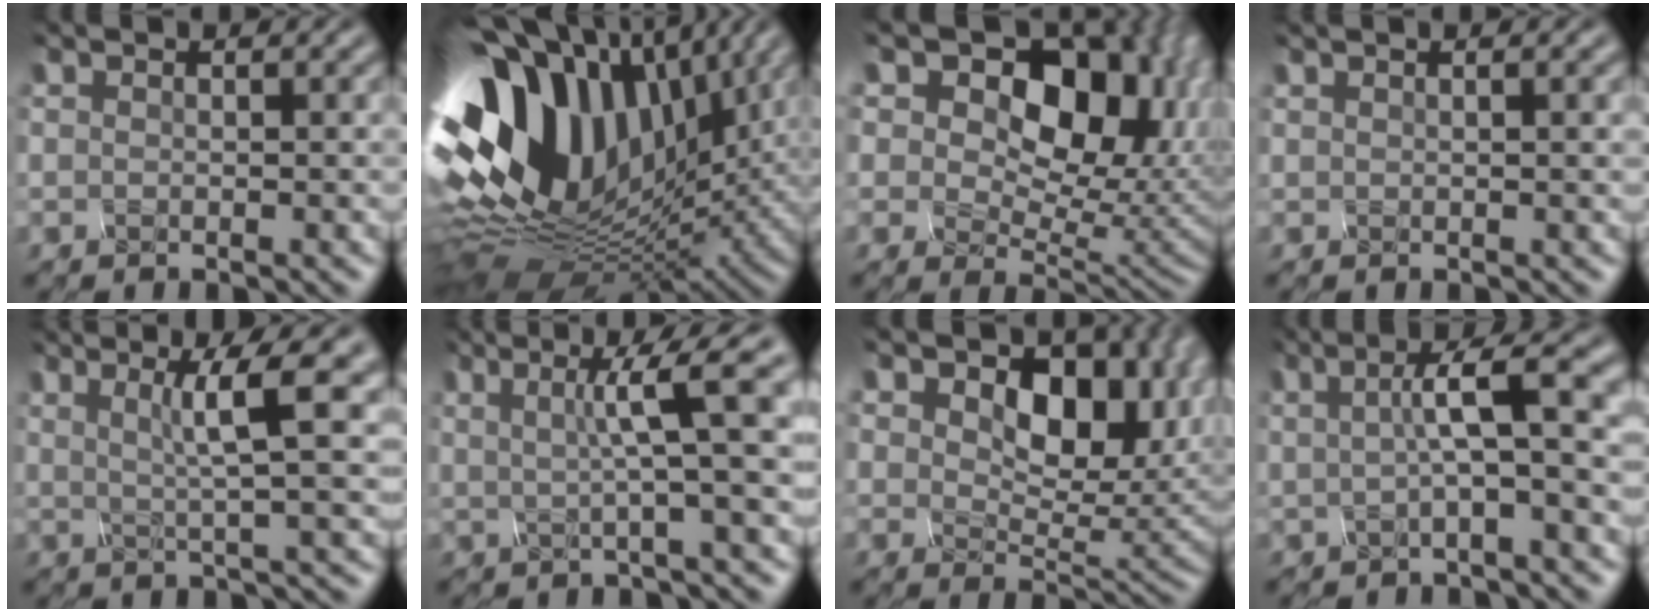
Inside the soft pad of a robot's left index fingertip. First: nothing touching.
{"total": 16.0, "force": [1.1, 10.1, 12.4], "torque": [-0.269, 0.010, 0.026]}
{"total": 13.2, "force": [4.0, 9.0, 8.8], "torque": [-0.122, 0.003, 0.073]}
{"total": 2.2, "force": [1.2, 0.8, 1.7], "torque": [-0.009, 0.016, 0.000]}
{"total": 5.9, "force": [1.5, 0.5, 5.7], "torque": [-0.106, 0.008, 0.043]}
{"total": 5.6, "force": [1.0, 0.5, 5.5], "torque": [-0.102, 0.009, 0.030]}
{"total": 9.1, "force": [2.7, 5.6, 6.7], "torque": [-0.117, -0.012, 0.059]}
{"total": 4.9, "force": [0.1, 0.8, 4.8], "torque": [-0.094, 0.010, 0.011]}